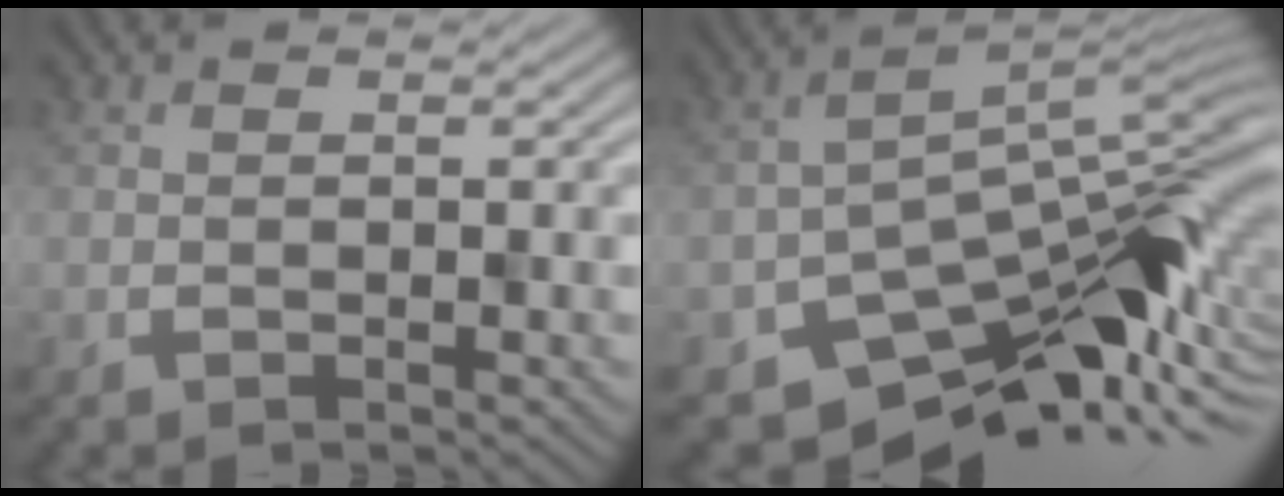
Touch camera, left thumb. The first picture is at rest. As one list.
[{"total": 9.8, "force": [-5.8, 4.6, 6.4], "torque": [-0.097, -0.019, -0.093]}]